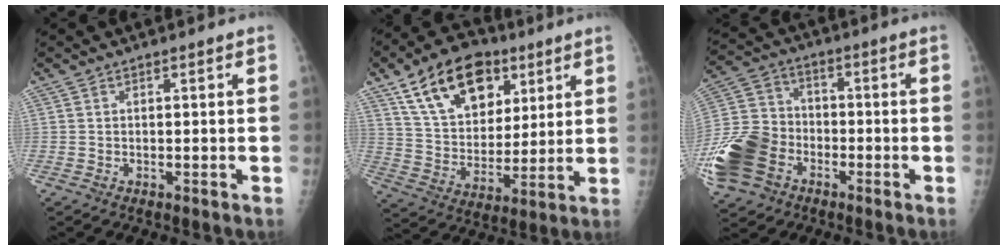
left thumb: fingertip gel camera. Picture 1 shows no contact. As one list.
[{"total": 19.0, "force": [9.8, 12.0, 11.0], "torque": [-0.149, -0.029, 0.172]}, {"total": 17.3, "force": [-7.1, 12.7, 9.3], "torque": [-0.203, 0.030, -0.136]}]